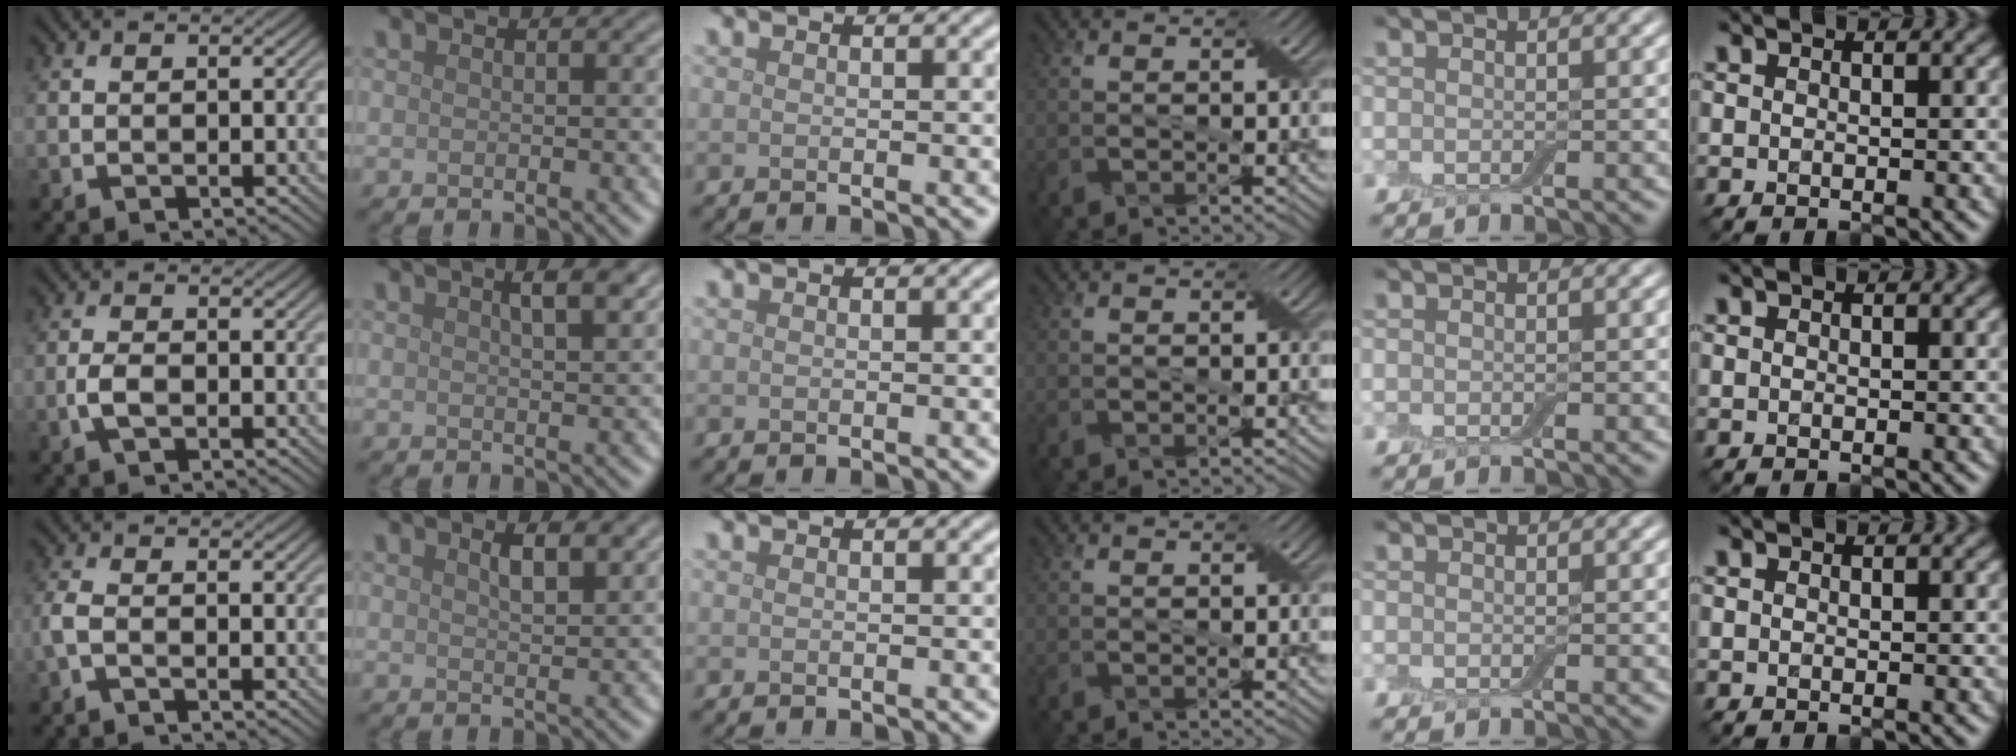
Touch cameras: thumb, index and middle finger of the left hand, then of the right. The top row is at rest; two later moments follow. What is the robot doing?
{"motion": "insert", "object": "box of matches"}